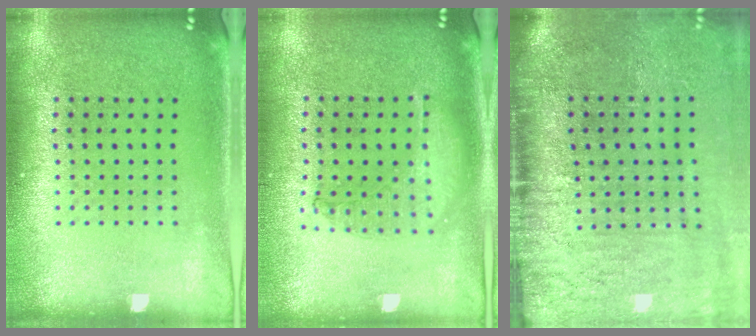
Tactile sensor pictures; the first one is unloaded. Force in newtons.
{"total": 1.0, "press": 1.0, "slide": 0.2}
{"total": 4.4, "press": 3.5, "slide": 2.5}